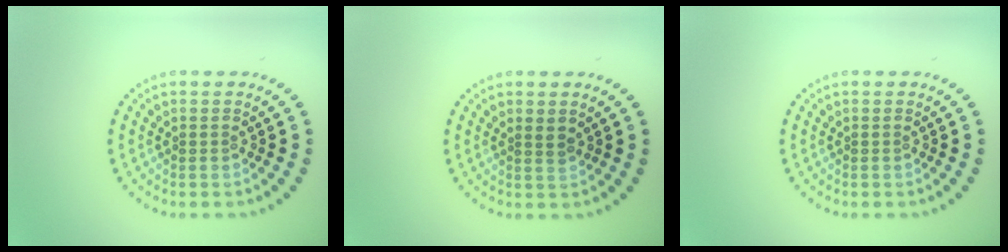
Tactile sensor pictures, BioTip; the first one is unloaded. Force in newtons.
{"total": 0.8, "press": 0.6, "slide": 0.5}
{"total": 0.0}